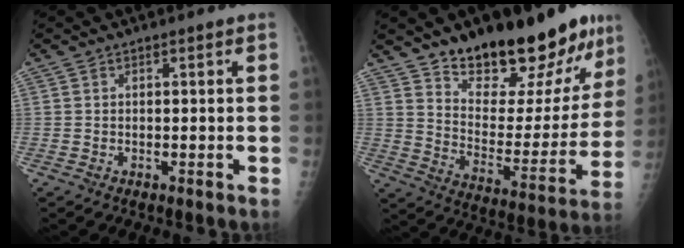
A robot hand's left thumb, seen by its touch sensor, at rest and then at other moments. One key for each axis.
{"total": 24.1, "fx": 17.3, "fy": 9.0, "fz": 14.1, "tx": -0.162, "ty": -0.106, "tz": 0.267}